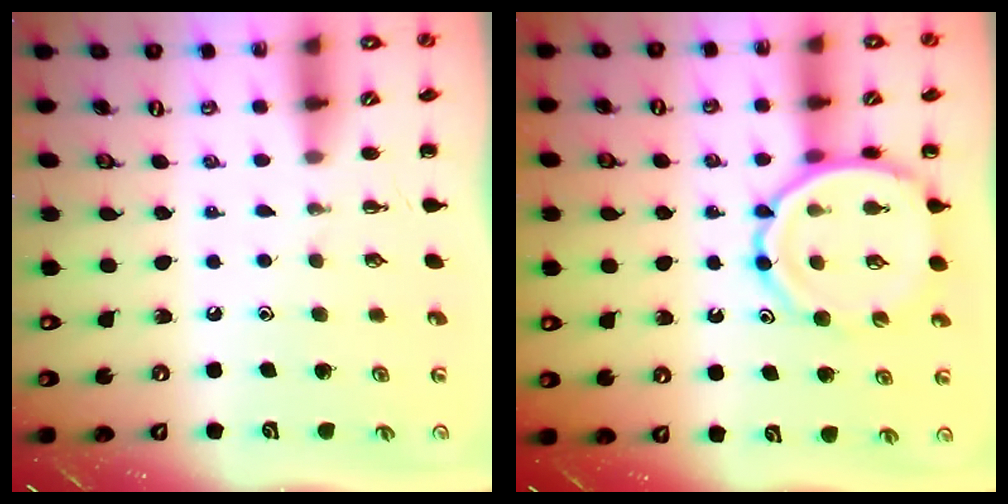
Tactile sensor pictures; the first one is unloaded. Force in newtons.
{"total": 10.8, "press": 10.4, "slide": 2.8}